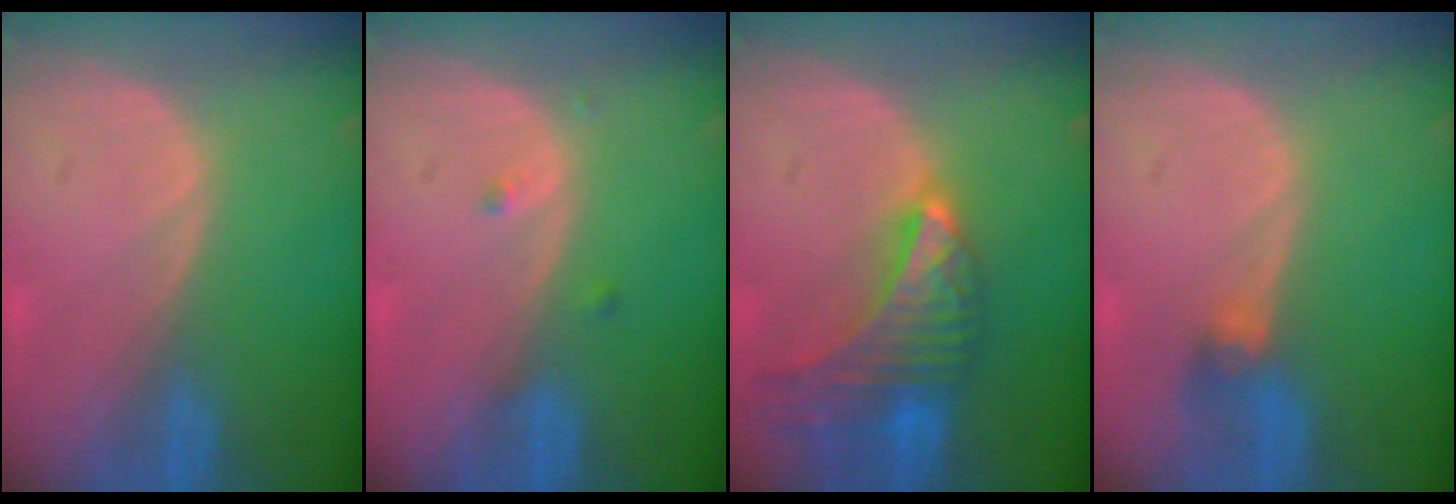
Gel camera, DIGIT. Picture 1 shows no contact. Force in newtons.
{"total": 1.1, "press": 1.1, "slide": 0.1}
{"total": 9.6, "press": 8.5, "slide": 4.4}
{"total": 2.8, "press": 2.6, "slide": 1.0}